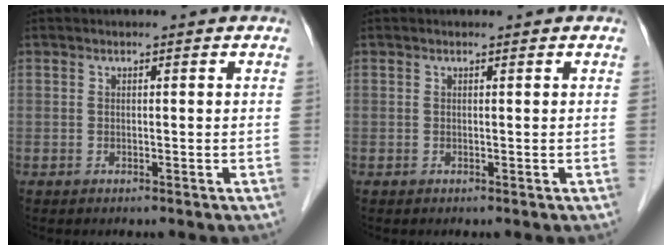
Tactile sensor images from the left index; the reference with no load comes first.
{"total": 0.0}